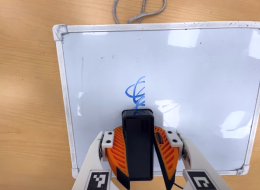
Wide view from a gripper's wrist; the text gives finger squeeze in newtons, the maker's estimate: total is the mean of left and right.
{"total": 10.4, "left": 9.6, "right": 11.2}